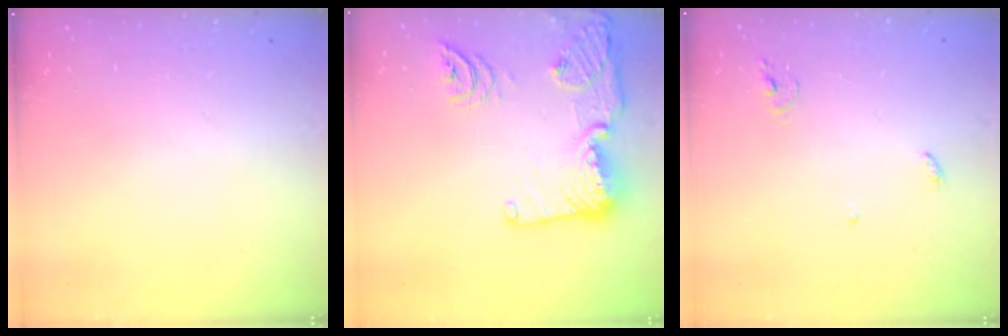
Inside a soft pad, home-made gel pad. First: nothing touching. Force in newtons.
{"total": 19.0, "press": 19.0, "slide": 1.5}
{"total": 3.8, "press": 3.8, "slide": 0.4}